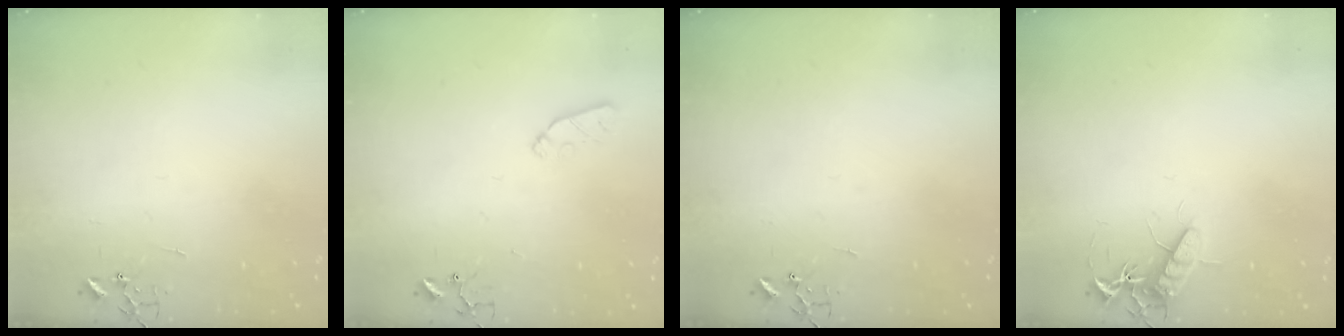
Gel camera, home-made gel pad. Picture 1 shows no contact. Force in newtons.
{"total": 6.2, "press": 6.2, "slide": 0.9}
{"total": 0.0}
{"total": 10.8, "press": 10.8, "slide": 0.4}